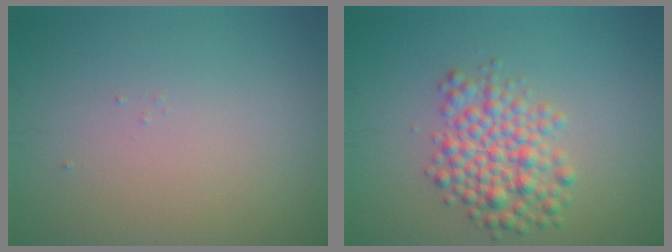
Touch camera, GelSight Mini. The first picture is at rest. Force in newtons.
{"total": 4.4, "press": 4.3, "slide": 0.2}